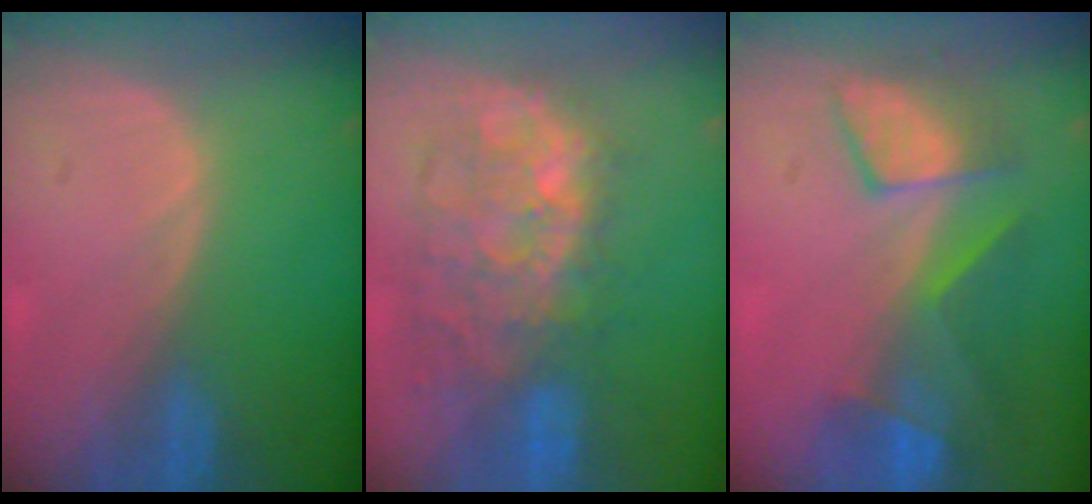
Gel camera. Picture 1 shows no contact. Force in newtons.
{"total": 10.3, "press": 9.8, "slide": 3.2}
{"total": 7.9, "press": 7.7, "slide": 1.8}